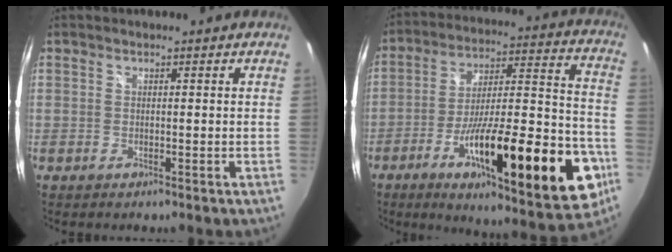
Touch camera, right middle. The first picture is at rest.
{"total": 29.1, "force": [-12.3, 6.8, 25.5], "torque": [-0.373, -0.029, -0.188]}